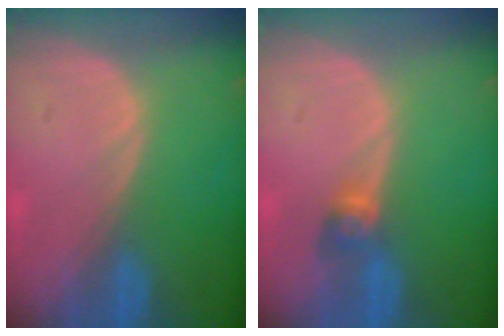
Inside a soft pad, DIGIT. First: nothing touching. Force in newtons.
{"total": 2.7, "press": 2.5, "slide": 0.9}